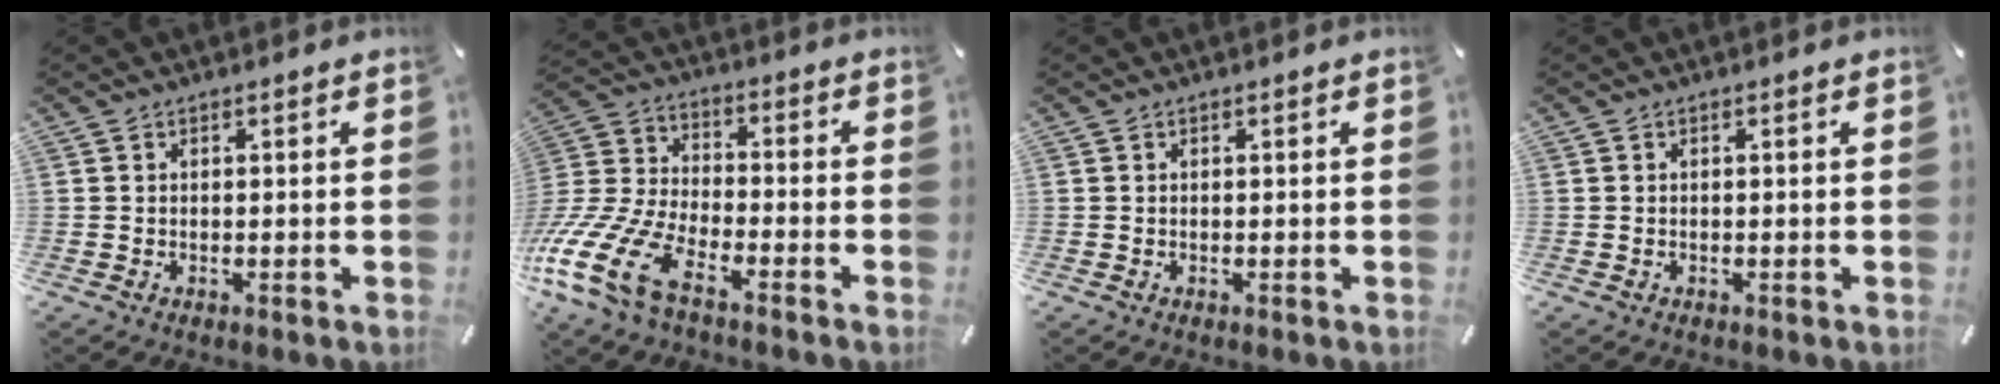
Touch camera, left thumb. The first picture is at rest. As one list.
[{"total": 15.8, "force": [-10.6, 7.1, 9.4], "torque": [-0.213, 0.039, -0.200]}, {"total": 0.0}, {"total": 0.0}]